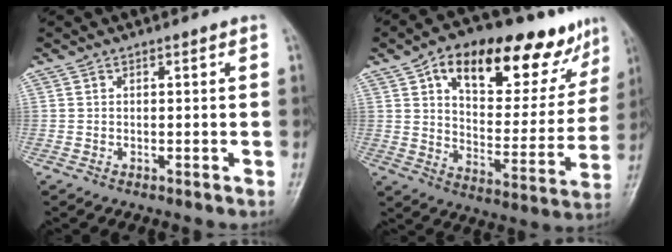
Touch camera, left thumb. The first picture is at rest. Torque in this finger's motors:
{"motor_torque": [0.18, 0.67, 1.15, -1.62, 0.22]}